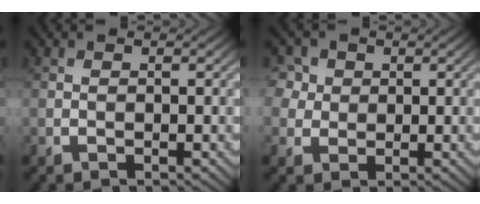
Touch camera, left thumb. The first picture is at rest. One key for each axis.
{"total": 4.4, "fx": 2.3, "fy": 3.6, "fz": 0.9, "tx": -0.045, "ty": 0.006, "tz": 0.035}